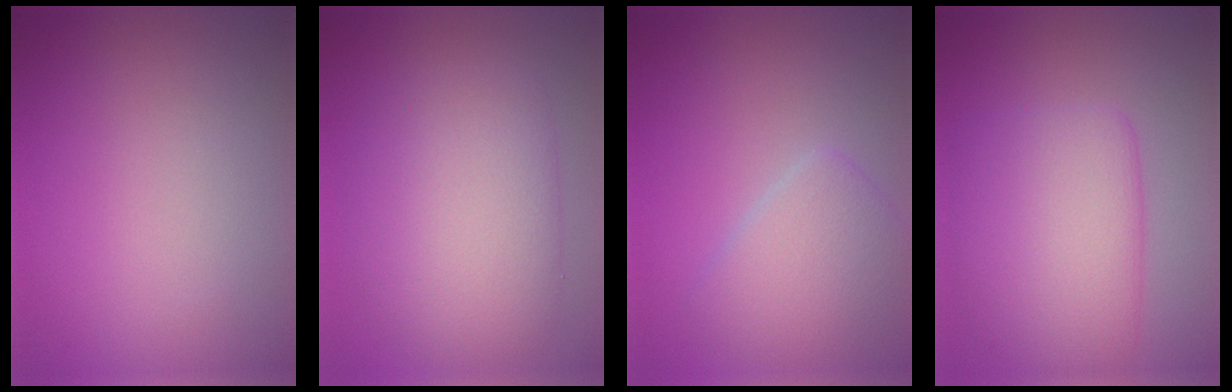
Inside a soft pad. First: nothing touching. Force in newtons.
{"total": 6.1, "press": 6.1, "slide": 0.2}
{"total": 3.6, "press": 3.6, "slide": 0.1}
{"total": 6.3, "press": 6.3, "slide": 0.1}